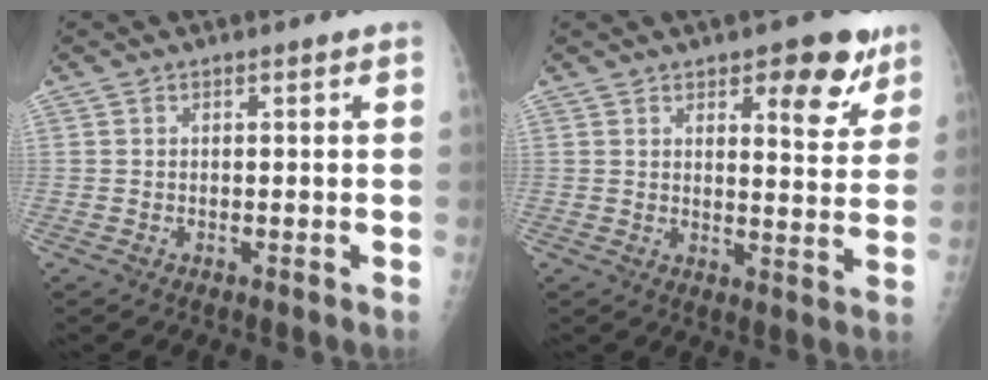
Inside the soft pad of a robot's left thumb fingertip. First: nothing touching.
{"total": 10.2, "force": [6.1, 4.2, 7.1], "torque": [-0.054, -0.033, 0.078]}